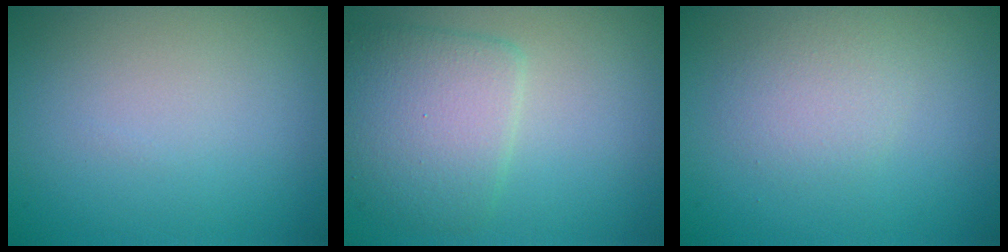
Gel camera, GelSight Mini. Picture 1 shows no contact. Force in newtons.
{"total": 4.8, "press": 4.8, "slide": 0.1}
{"total": 2.0, "press": 2.0, "slide": 0.2}